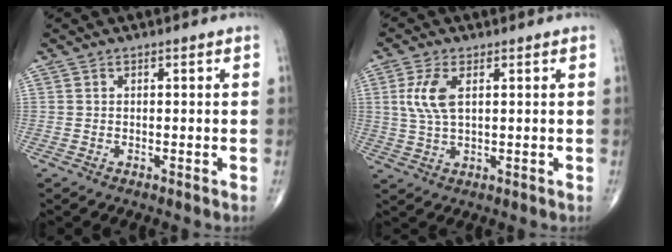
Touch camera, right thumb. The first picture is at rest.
{"total": 6.3, "force": [1.6, 2.9, 5.4], "torque": [-0.127, -0.001, 0.035]}